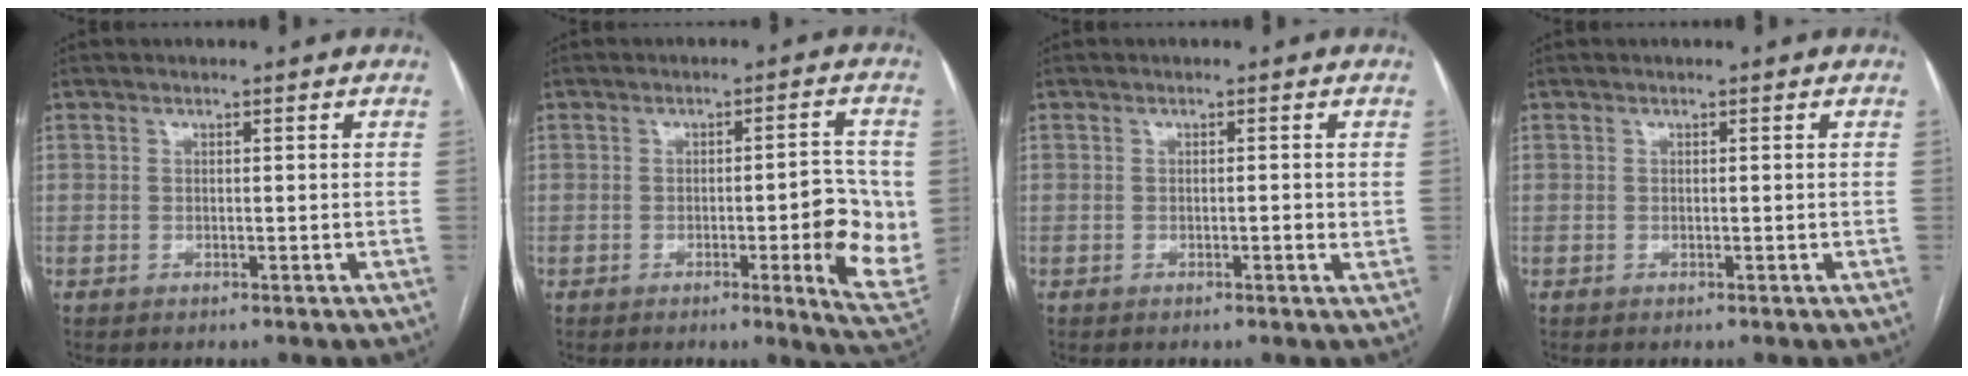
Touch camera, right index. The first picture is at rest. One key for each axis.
{"total": 9.6, "fx": -1.3, "fy": 1.5, "fz": 9.4, "tx": -0.104, "ty": -0.001, "tz": -0.016}
{"total": 1.2, "fx": -0.1, "fy": 0.3, "fz": 1.1, "tx": -0.020, "ty": 0.001, "tz": 0.001}
{"total": 0.0}